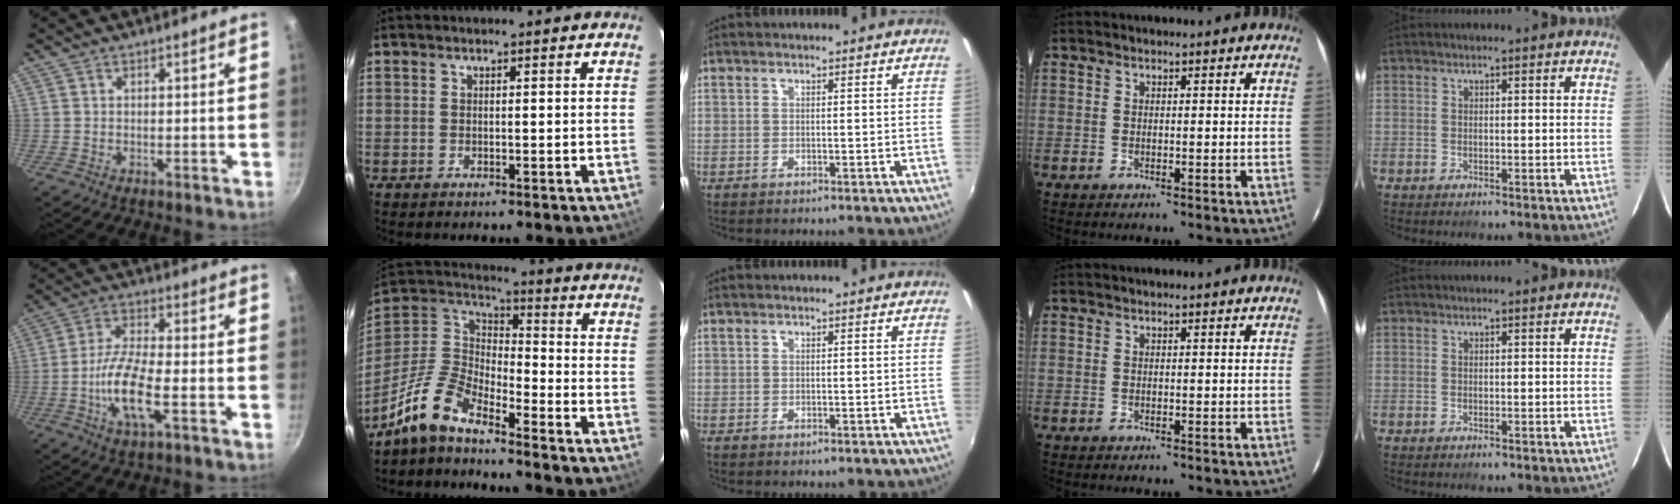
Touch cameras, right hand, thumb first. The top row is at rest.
{"thumb": {"total": 10.7, "force": [-3.3, 3.3, 9.6], "torque": [-0.191, 0.019, -0.071]}, "index": {"total": 11.1, "force": [-8.9, 3.5, 5.7], "torque": [-0.131, 0.016, -0.188]}}